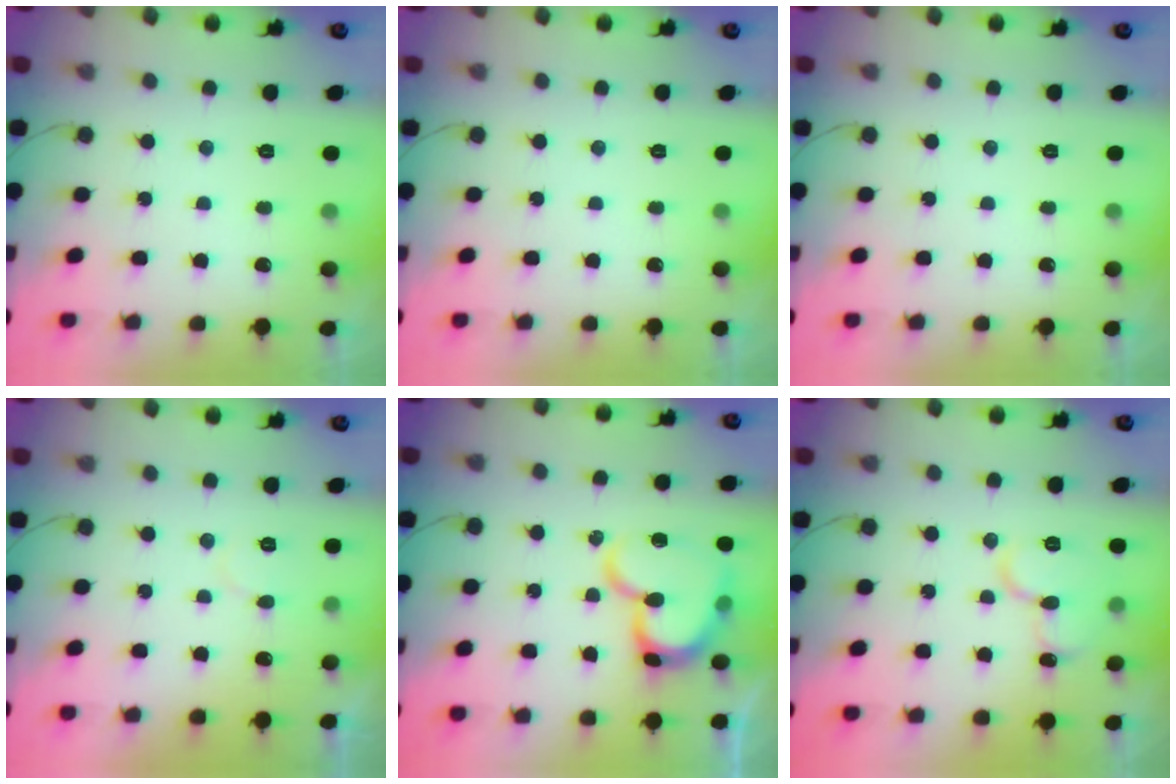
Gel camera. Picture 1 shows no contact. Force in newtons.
{"total": 0.0}
{"total": 0.0}
{"total": 3.8, "press": 3.8, "slide": 0.3}
{"total": 17.4, "press": 17.4, "slide": 1.4}
{"total": 10.7, "press": 10.6, "slide": 1.5}